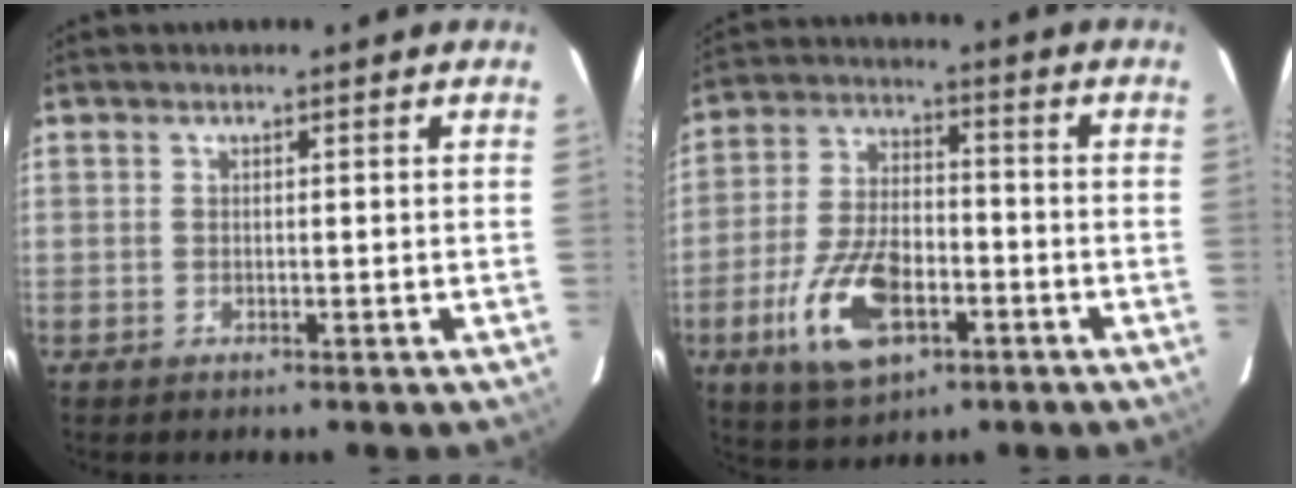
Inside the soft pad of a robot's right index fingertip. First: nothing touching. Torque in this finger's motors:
{"motor_torque": [1.21, -0.93, 0.71, 0.09]}